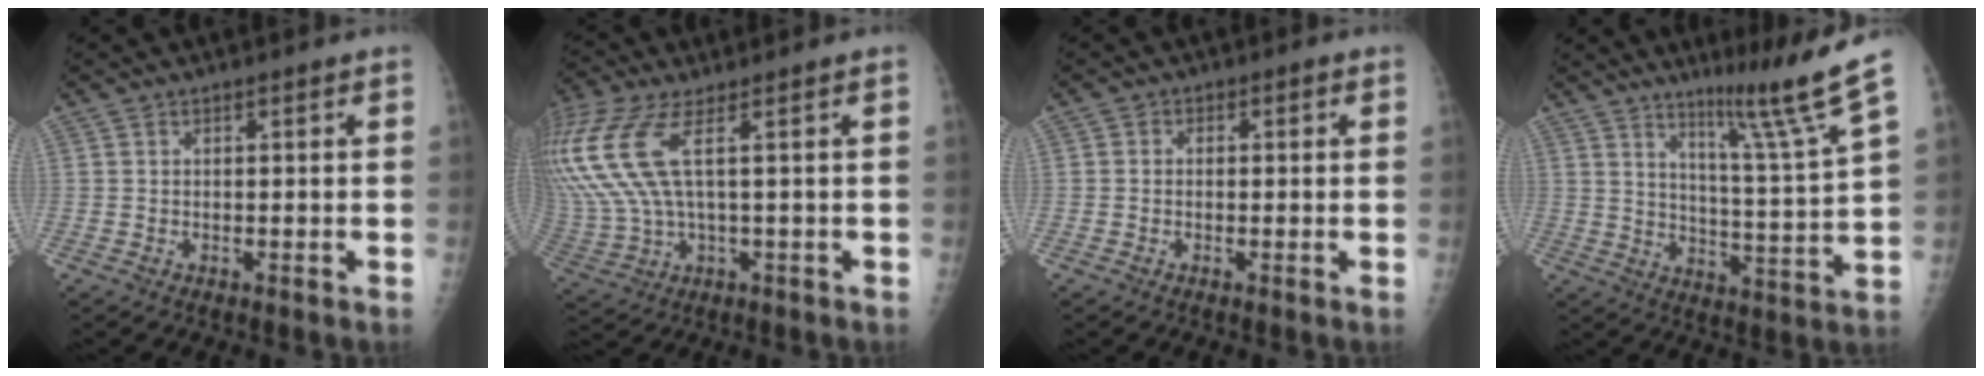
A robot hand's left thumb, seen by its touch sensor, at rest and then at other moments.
{"total": 15.0, "force": [4.5, 5.1, 13.4], "torque": [-0.360, -0.003, 0.096]}
{"total": 1.7, "force": [0.0, 1.5, 0.6], "torque": [0.004, 0.005, -0.007]}
{"total": 13.4, "force": [9.2, -1.5, 9.6], "torque": [-0.142, -0.077, 0.145]}